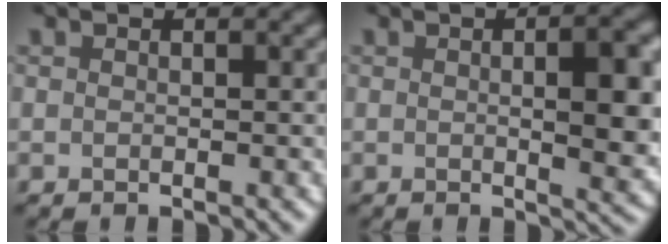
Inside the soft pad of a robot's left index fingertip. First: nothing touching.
{"total": 6.3, "force": [0.4, 1.9, 6.0], "torque": [-0.074, -0.002, 0.009]}